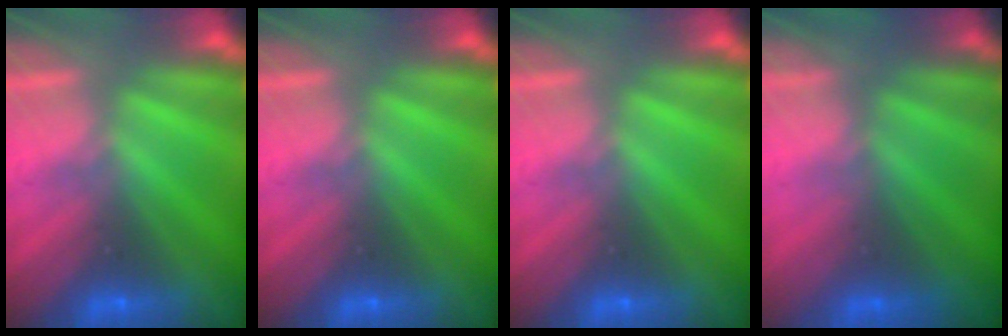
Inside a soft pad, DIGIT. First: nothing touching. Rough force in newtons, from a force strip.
{"total": 0.0}
{"total": 0.0}
{"total": 2.4}